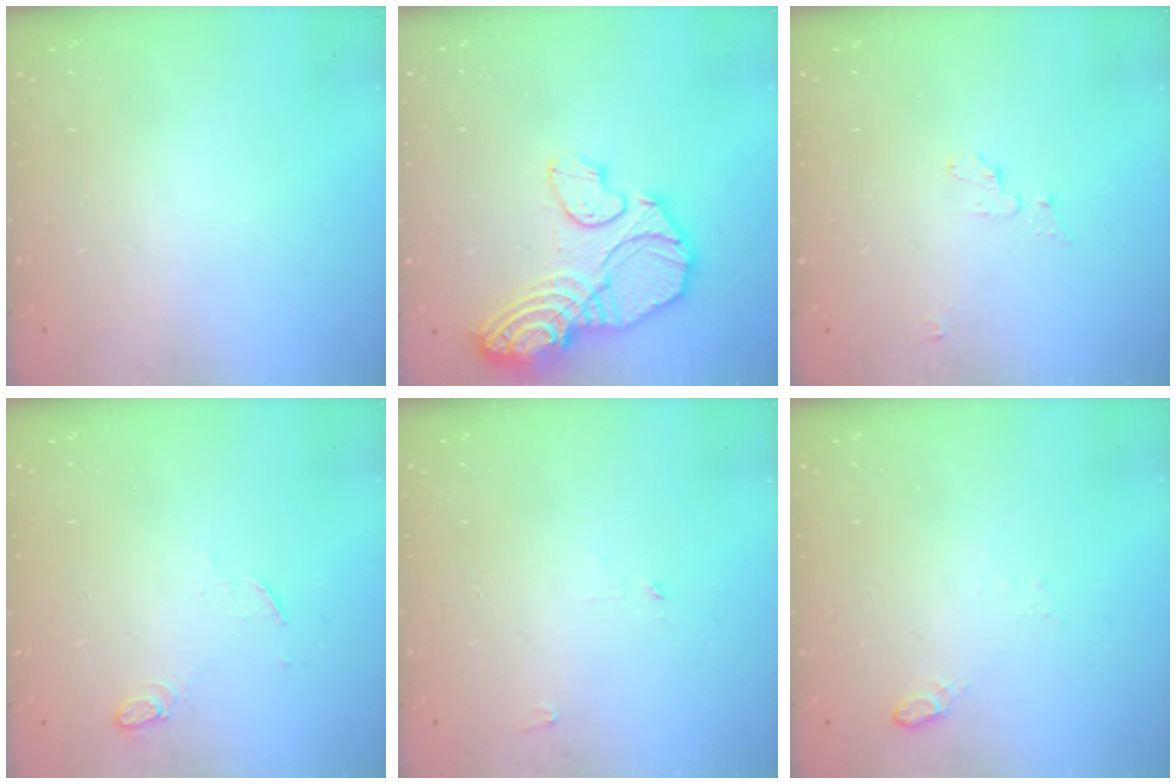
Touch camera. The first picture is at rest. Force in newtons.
{"total": 17.2, "press": 17.1, "slide": 1.6}
{"total": 3.9, "press": 3.9, "slide": 0.3}
{"total": 3.8, "press": 3.8, "slide": 0.7}
{"total": 2.4, "press": 2.4, "slide": 0.2}
{"total": 4.3, "press": 4.2, "slide": 0.6}